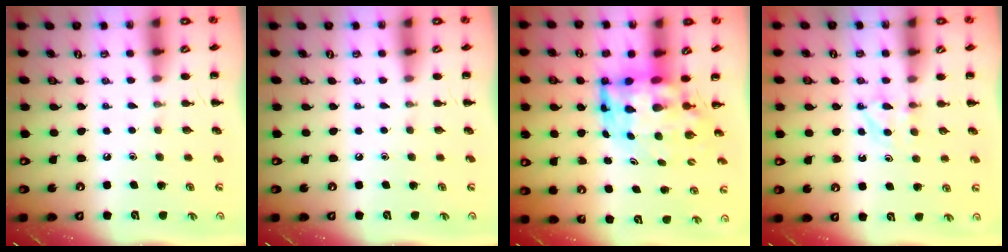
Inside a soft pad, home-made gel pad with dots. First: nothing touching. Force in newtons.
{"total": 0.0}
{"total": 7.5, "press": 7.2, "slide": 2.2}
{"total": 4.9, "press": 4.6, "slide": 1.6}